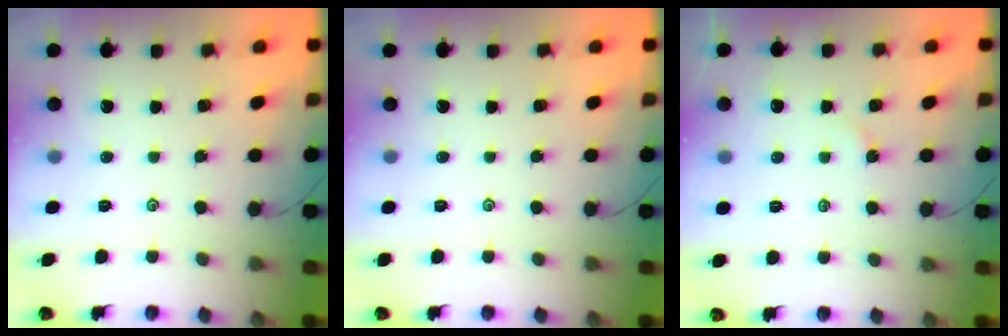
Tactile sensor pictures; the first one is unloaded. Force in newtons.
{"total": 0.0}
{"total": 2.0, "press": 1.9, "slide": 0.3}